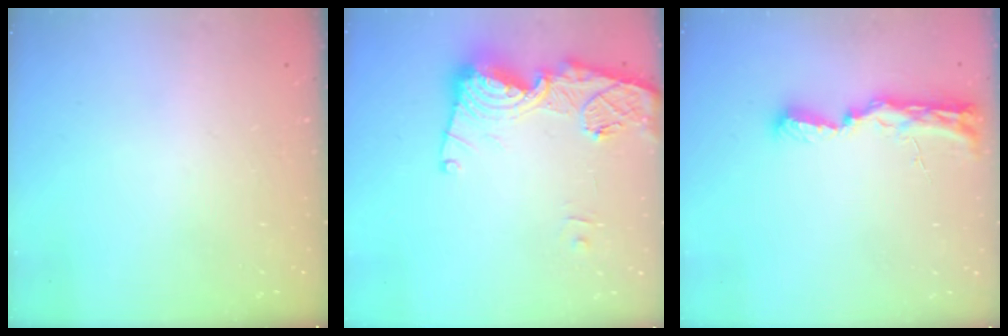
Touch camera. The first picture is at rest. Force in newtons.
{"total": 17.9, "press": 17.8, "slide": 1.7}
{"total": 8.8, "press": 8.7, "slide": 0.9}